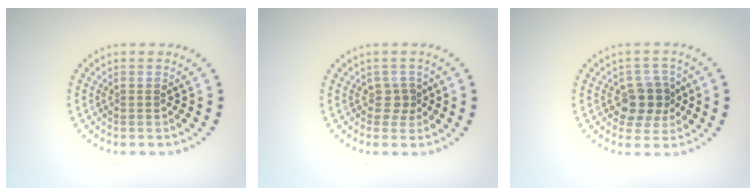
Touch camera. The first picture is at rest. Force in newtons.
{"total": 1.5, "press": 1.1, "slide": 1.1}
{"total": 3.6, "press": 3.4, "slide": 1.2}